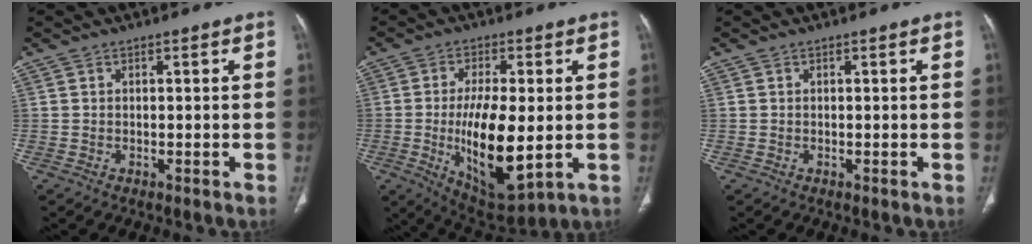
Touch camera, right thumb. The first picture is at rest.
{"total": 15.6, "force": [-1.8, 6.0, 14.3], "torque": [-0.240, -0.023, -0.017]}
{"total": 0.0}